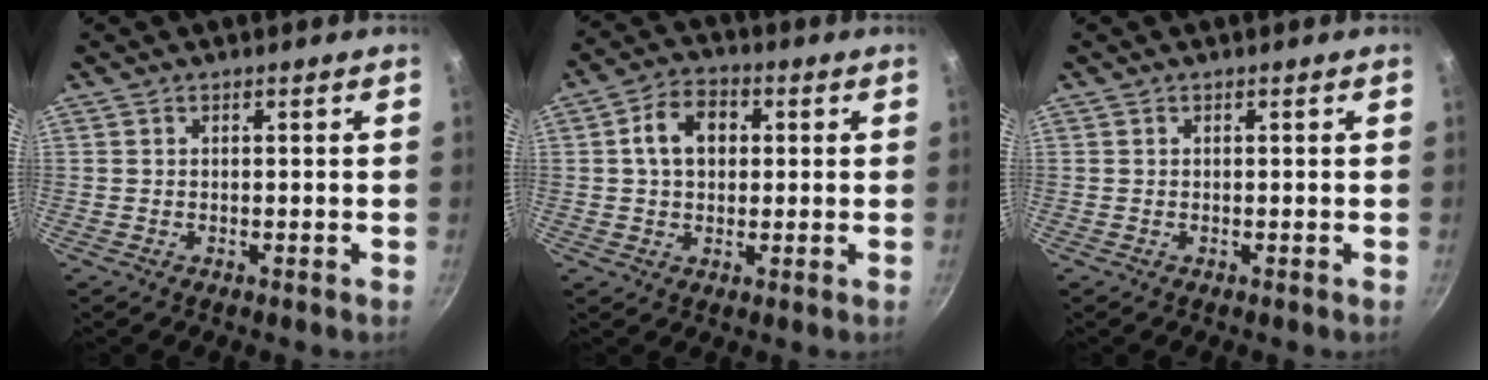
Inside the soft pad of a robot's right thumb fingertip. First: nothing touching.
{"total": 8.5, "force": [1.4, 6.2, 5.5], "torque": [-0.068, 0.015, 0.015]}
{"total": 0.0}